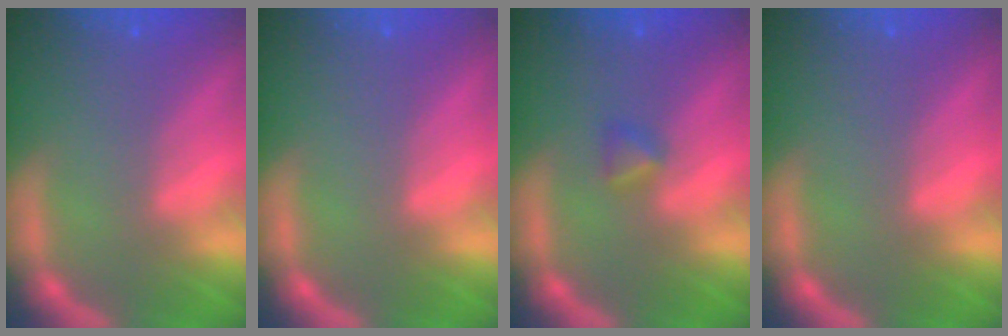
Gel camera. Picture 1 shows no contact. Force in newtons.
{"total": 0.0}
{"total": 1.4}
{"total": 0.0}